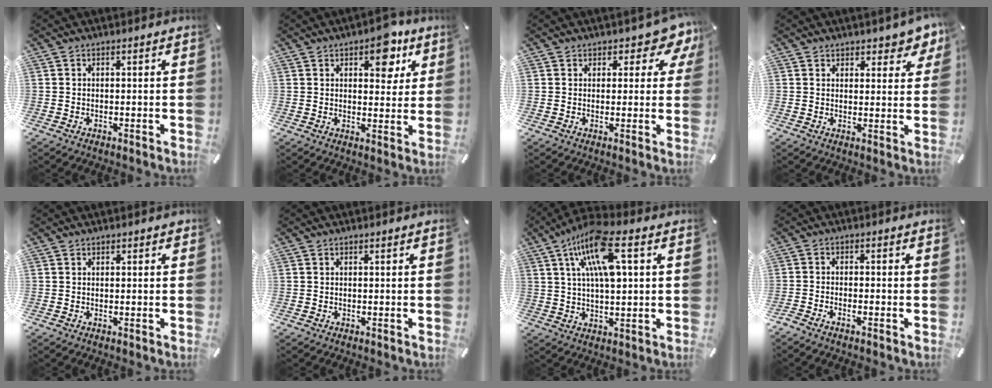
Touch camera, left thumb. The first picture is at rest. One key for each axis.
{"total": 9.5, "fx": 5.4, "fy": 5.3, "fz": 5.7, "tx": -0.045, "ty": -0.032, "tz": 0.086}
{"total": 5.2, "fx": 3.1, "fy": 3.3, "fz": 2.5, "tx": -0.019, "ty": -0.021, "tz": 0.048}
{"total": 4.2, "fx": 3.6, "fy": 2.1, "fz": 0.7, "tx": 0.007, "ty": -0.022, "tz": 0.060}
{"total": 0.5, "fx": 0.3, "fy": 0.4, "fz": 0.1, "tx": 0.007, "ty": -0.002, "tz": 0.004}
{"total": 0.0}
{"total": 13.8, "fx": 5.3, "fy": 4.5, "fz": 12.0, "tx": -0.238, "ty": 0.001, "tz": 0.089}
{"total": 1.8, "fx": -1.4, "fy": 0.1, "fz": 1.2, "tx": -0.019, "ty": 0.003, "tz": -0.026}